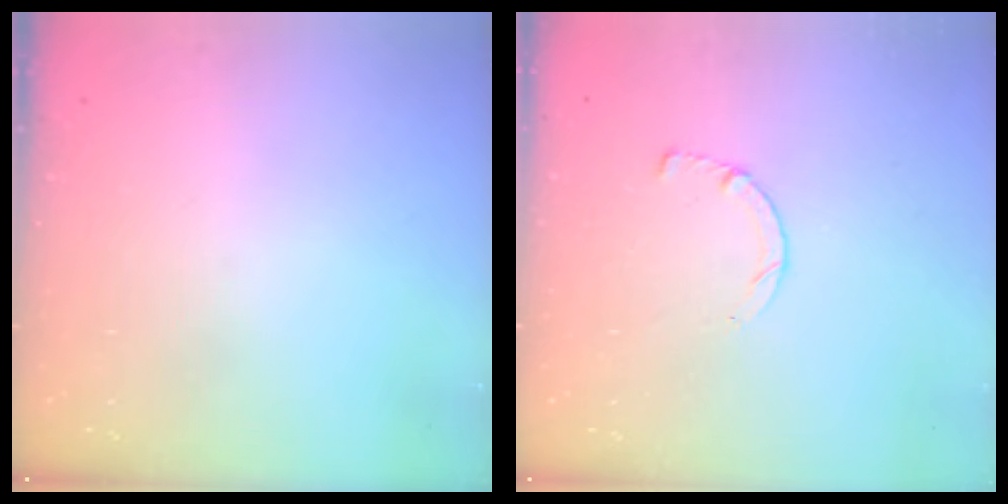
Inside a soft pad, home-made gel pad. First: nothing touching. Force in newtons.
{"total": 2.5, "press": 2.5, "slide": 0.3}